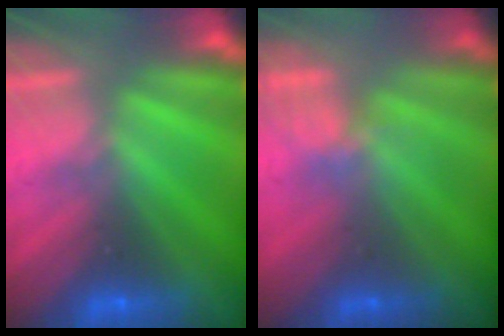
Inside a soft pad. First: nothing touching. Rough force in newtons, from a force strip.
{"total": 1.9}